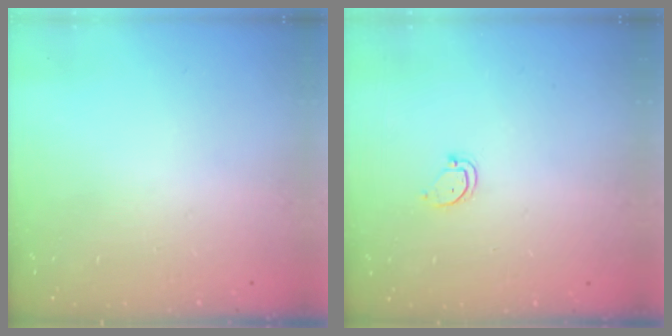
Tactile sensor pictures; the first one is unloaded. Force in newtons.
{"total": 3.6, "press": 3.6, "slide": 0.2}